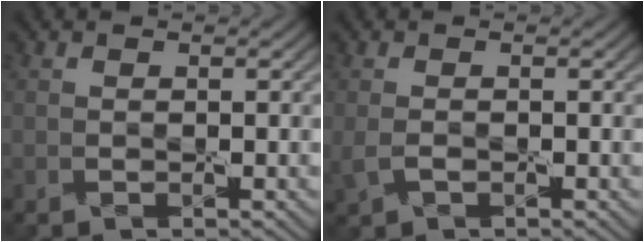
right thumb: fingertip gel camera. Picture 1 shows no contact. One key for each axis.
{"total": 1.7, "fx": -0.5, "fy": 1.0, "fz": 1.3, "tx": -0.039, "ty": -0.005, "tz": -0.008}